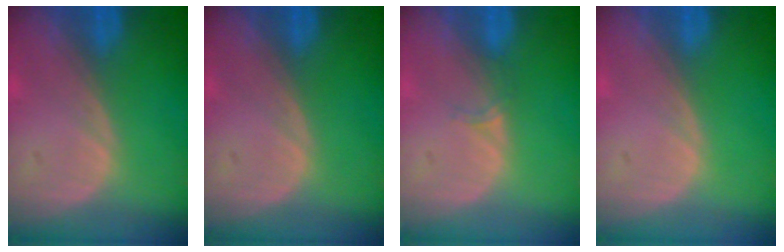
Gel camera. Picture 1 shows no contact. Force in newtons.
{"total": 0.0}
{"total": 1.3, "press": 1.0, "slide": 0.9}
{"total": 0.0}